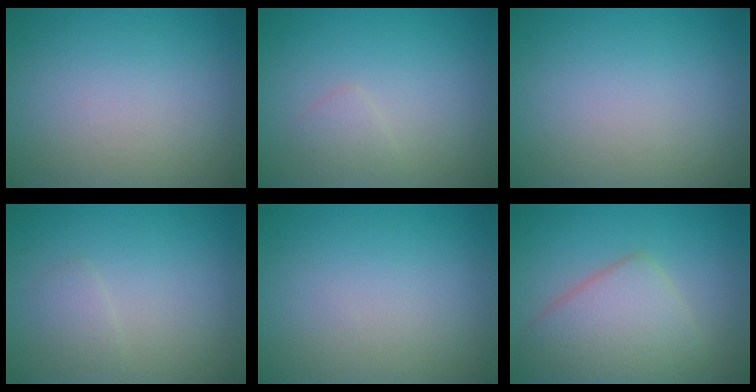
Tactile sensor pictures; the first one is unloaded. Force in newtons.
{"total": 1.2, "press": 1.2, "slide": 0.1}
{"total": 0.0}
{"total": 1.1, "press": 1.1, "slide": 0.1}
{"total": 0.0}
{"total": 5.9, "press": 5.9, "slide": 0.3}